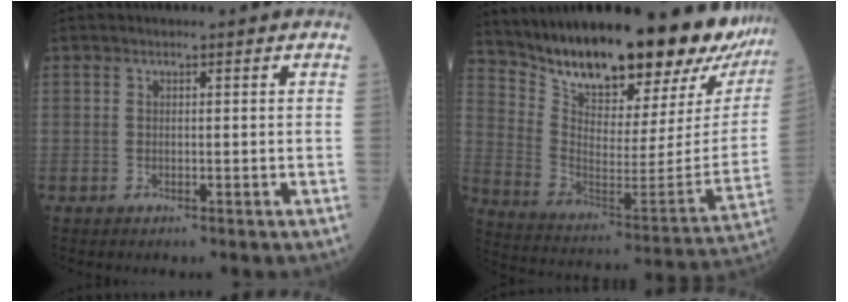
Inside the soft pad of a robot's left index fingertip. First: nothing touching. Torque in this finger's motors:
{"motor_torque": [1.01, -1.13, 1.05, 0.21]}